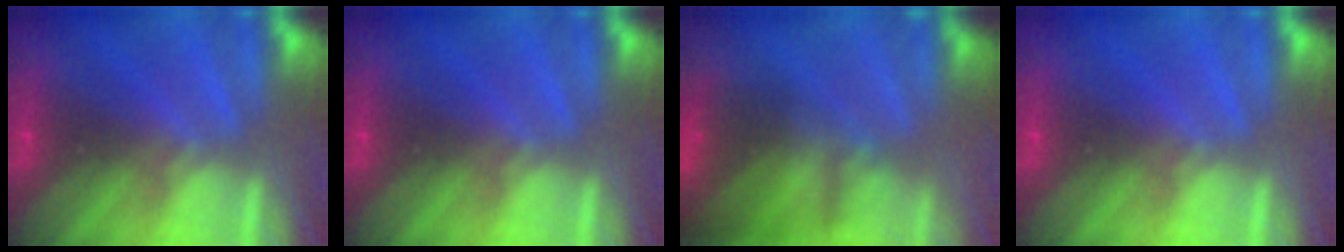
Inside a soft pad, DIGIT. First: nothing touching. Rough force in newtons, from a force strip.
{"total": 0.0}
{"total": 5.8}
{"total": 0.0}